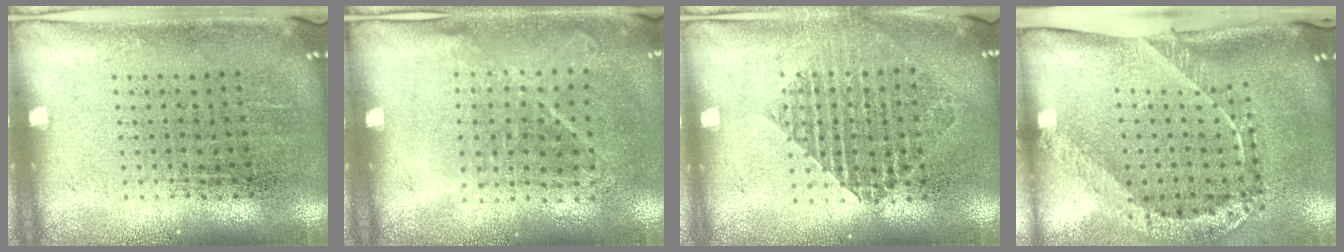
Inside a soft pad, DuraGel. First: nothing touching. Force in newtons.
{"total": 1.2, "press": 1.0, "slide": 0.6}
{"total": 1.4, "press": 1.3, "slide": 0.5}
{"total": 2.5, "press": 1.6, "slide": 1.8}